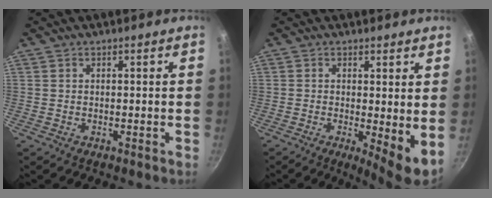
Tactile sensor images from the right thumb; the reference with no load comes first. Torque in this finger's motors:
{"motor_torque": [-0.34, 0.24, -0.05, -0.24, 0.03]}